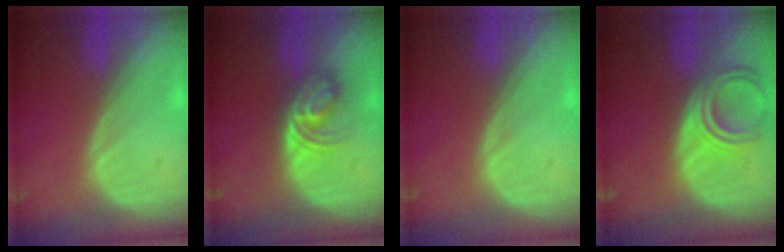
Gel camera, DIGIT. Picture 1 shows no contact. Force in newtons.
{"total": 5.7, "press": 5.1, "slide": 2.6}
{"total": 0.5, "press": 0.1, "slide": 0.5}
{"total": 6.3, "press": 5.6, "slide": 2.8}